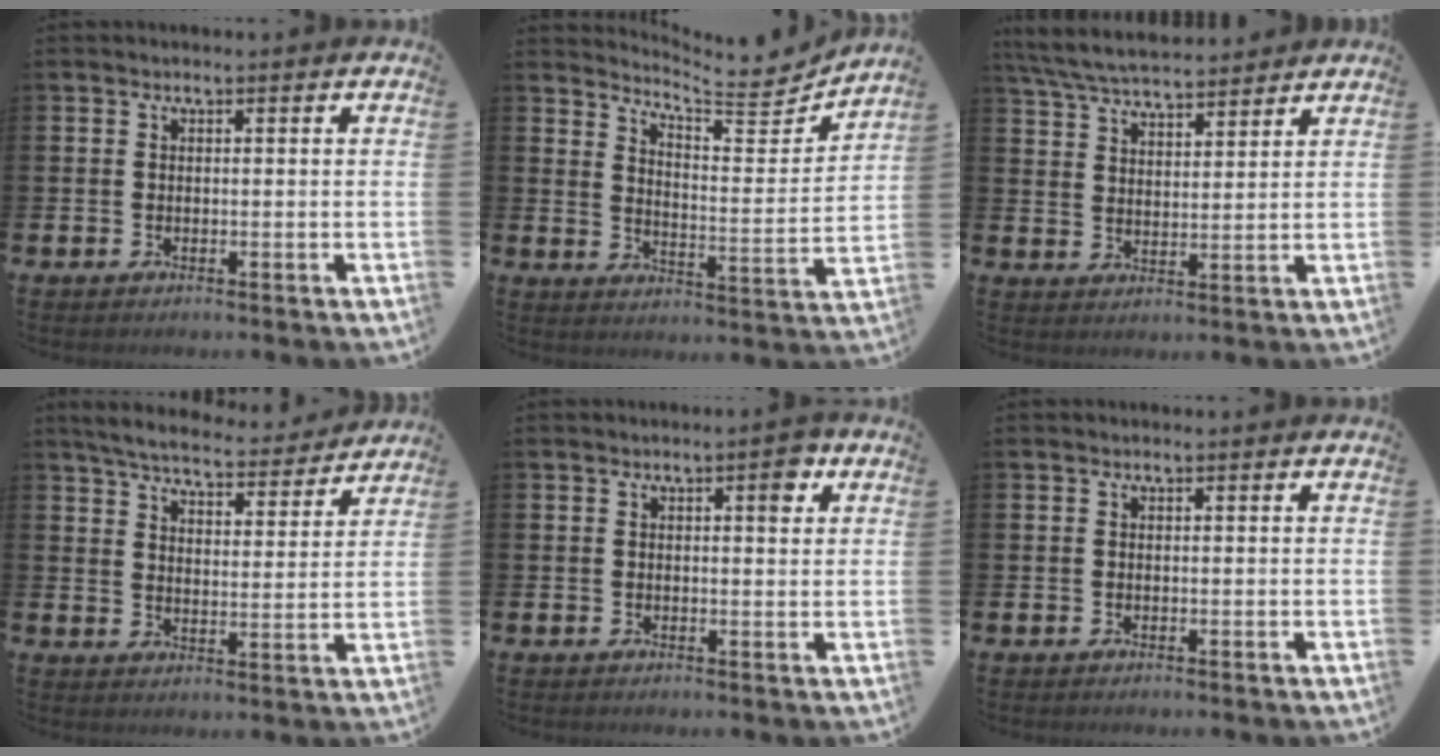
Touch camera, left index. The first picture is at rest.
{"total": 6.2, "force": [6.0, 0.4, 1.5], "torque": [-0.044, -0.055, 0.099]}
{"total": 6.4, "force": [6.2, 0.9, 1.4], "torque": [-0.055, -0.026, 0.114]}
{"total": 6.0, "force": [5.8, 0.9, 1.5], "torque": [-0.050, -0.038, 0.098]}
{"total": 3.0, "force": [1.6, 0.9, 2.4], "torque": [-0.015, -0.005, 0.018]}
{"total": 0.0}